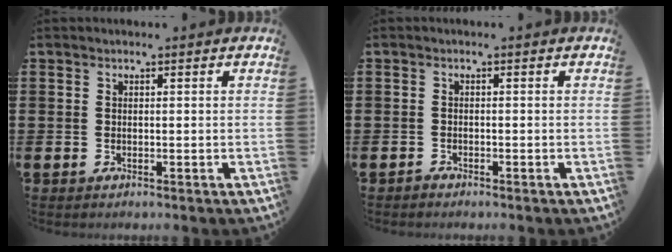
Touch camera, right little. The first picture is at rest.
{"total": 0.6, "force": [-0.6, 0.1, 0.0], "torque": [-0.001, -0.002, -0.014]}